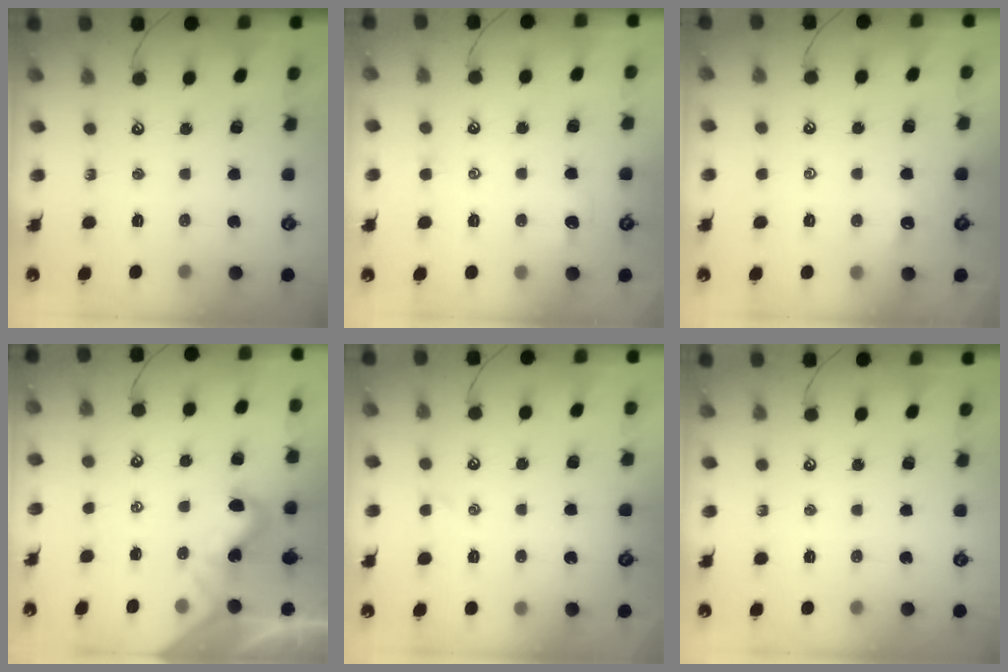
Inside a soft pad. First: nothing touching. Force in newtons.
{"total": 0.0}
{"total": 0.0}
{"total": 1.7, "press": 1.6, "slide": 0.4}
{"total": 1.1, "press": 1.1, "slide": 0.4}
{"total": 0.0}